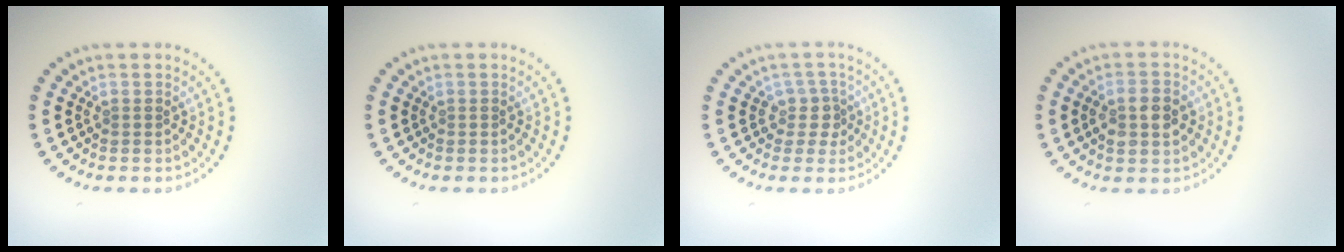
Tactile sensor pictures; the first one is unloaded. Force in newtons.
{"total": 0.0}
{"total": 2.1, "press": 1.6, "slide": 1.4}
{"total": 2.8, "press": 2.8, "slide": 0.1}